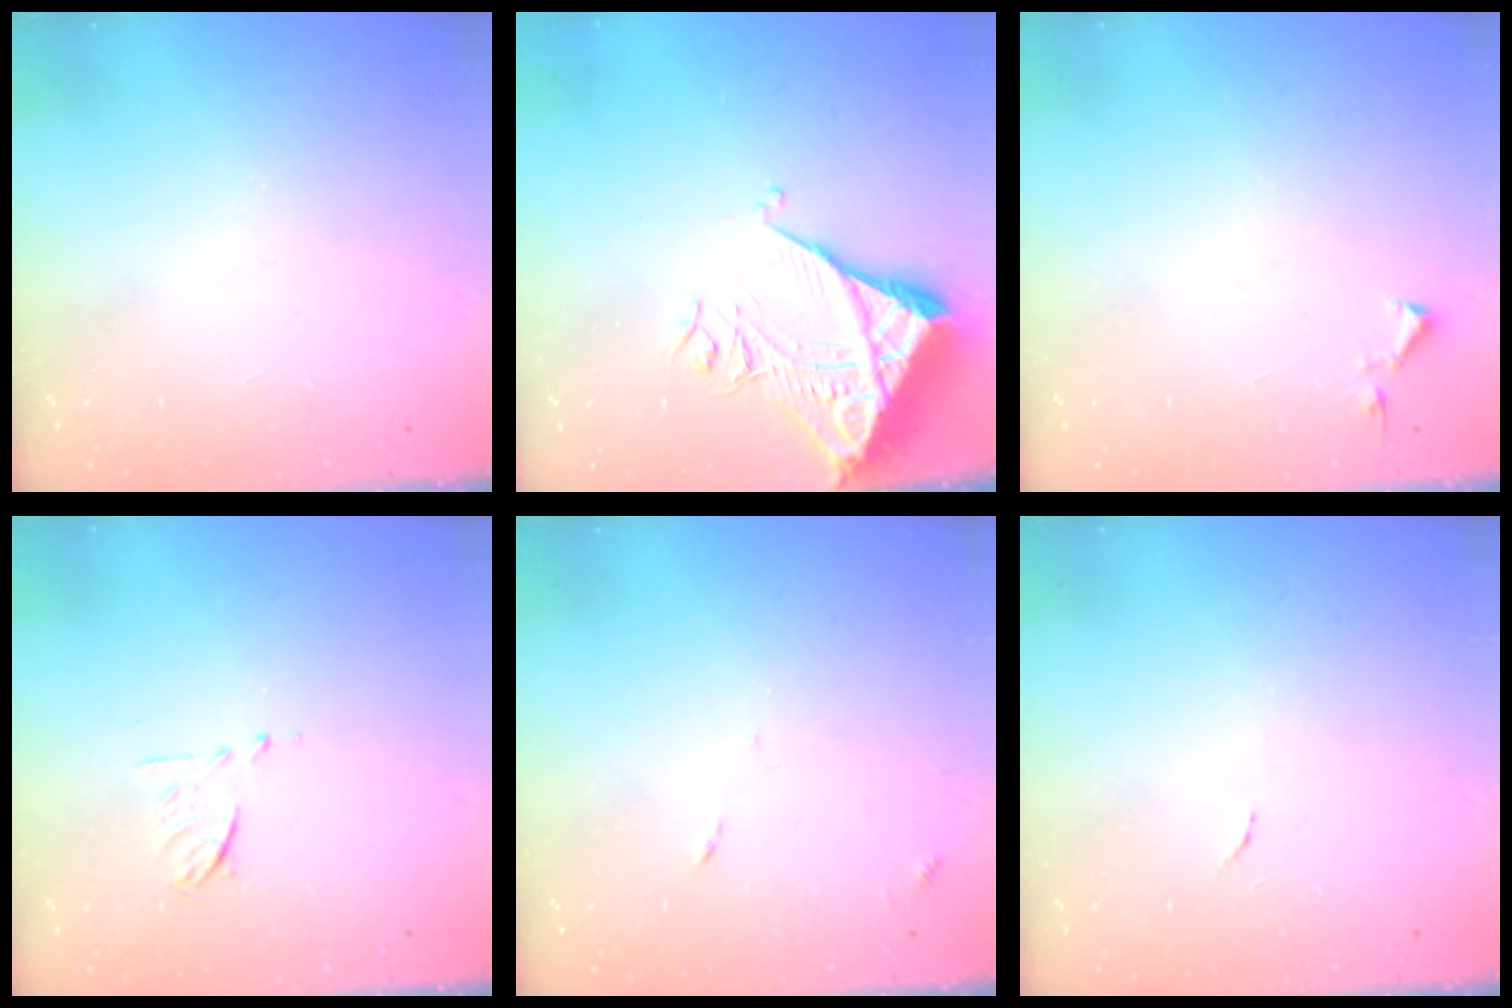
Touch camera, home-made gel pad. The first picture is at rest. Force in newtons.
{"total": 10.6, "press": 10.6, "slide": 1.1}
{"total": 3.5, "press": 3.4, "slide": 0.6}
{"total": 5.5, "press": 5.4, "slide": 1.1}
{"total": 7.4, "press": 7.4, "slide": 0.7}
{"total": 3.3, "press": 3.3, "slide": 0.1}